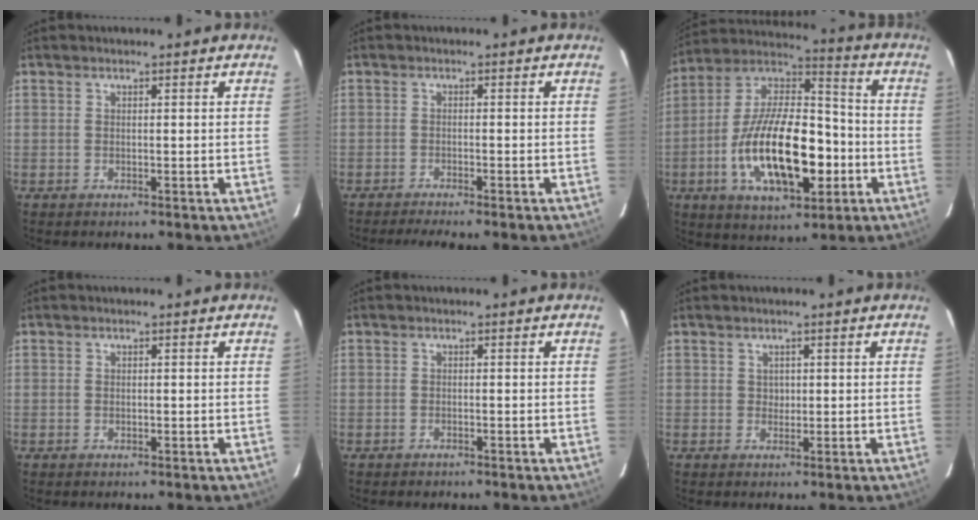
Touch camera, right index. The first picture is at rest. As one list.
[{"total": 5.2, "force": [-4.7, -0.1, 2.4], "torque": [-0.054, -0.011, -0.073]}, {"total": 22.8, "force": [-6.3, 10.3, 19.3], "torque": [-0.367, 0.001, -0.104]}, {"total": 0.6, "force": [0.0, 0.5, 0.2], "torque": [-0.003, 0.001, 0.001]}, {"total": 0.9, "force": [-0.7, 0.5, 0.1], "torque": [-0.005, 0.002, -0.012]}, {"total": 1.3, "force": [0.4, 1.3, 0.2], "torque": [0.002, 0.003, 0.006]}]